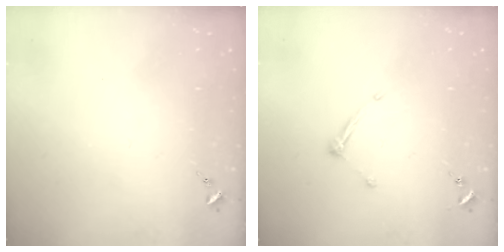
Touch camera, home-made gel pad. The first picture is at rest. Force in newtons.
{"total": 5.9, "press": 5.9, "slide": 0.6}